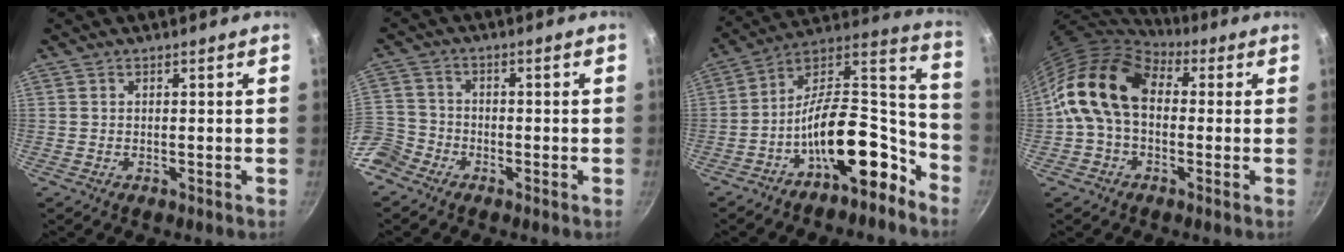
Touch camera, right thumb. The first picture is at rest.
{"total": 8.7, "force": [-4.9, 6.7, 2.9], "torque": [-0.061, 0.052, -0.110]}
{"total": 19.3, "force": [-10.2, 8.9, 13.8], "torque": [-0.158, 0.115, -0.174]}
{"total": 13.7, "force": [1.5, 9.5, 9.8], "torque": [-0.155, 0.021, 0.007]}